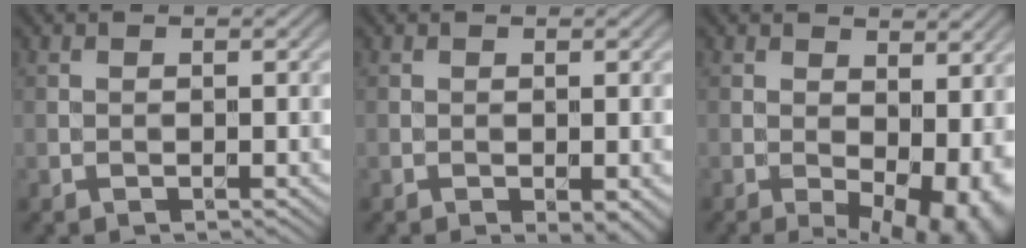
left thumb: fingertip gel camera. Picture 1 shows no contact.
{"total": 1.8, "force": [-0.7, 0.6, 1.5], "torque": [-0.025, -0.005, -0.009]}
{"total": 11.7, "force": [-1.3, 6.4, 9.7], "torque": [-0.120, -0.021, 0.012]}